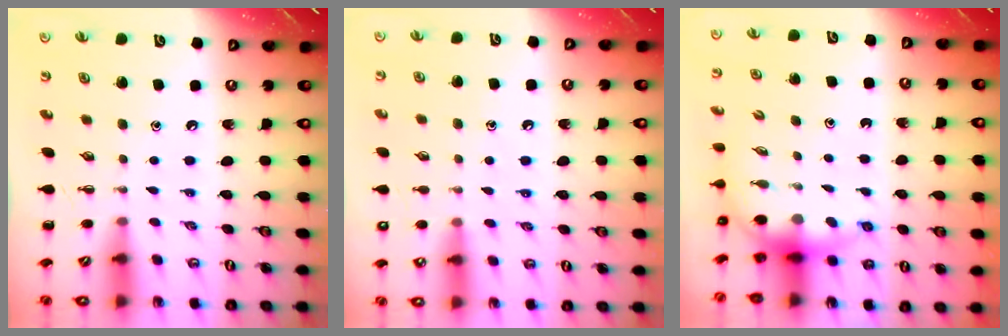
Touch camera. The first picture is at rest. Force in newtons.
{"total": 9.6, "press": 9.3, "slide": 2.5}
{"total": 6.7, "press": 6.4, "slide": 1.8}